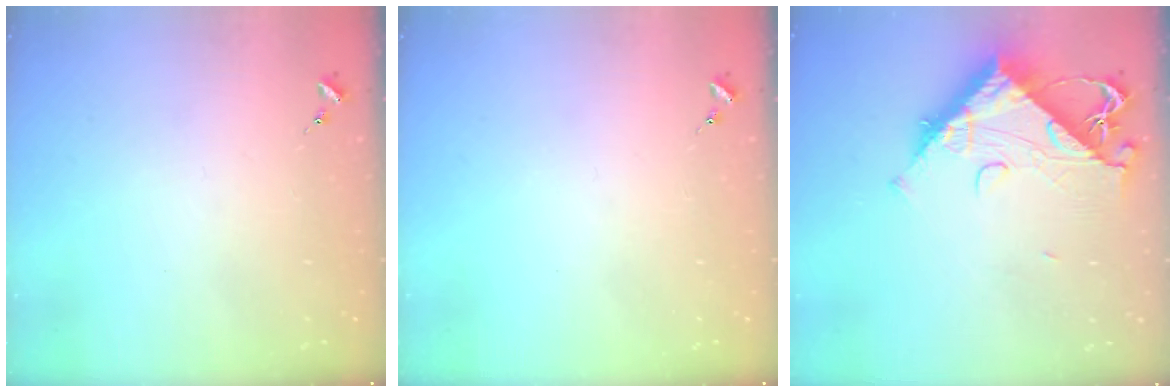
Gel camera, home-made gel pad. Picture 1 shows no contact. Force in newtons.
{"total": 0.0}
{"total": 11.9, "press": 11.8, "slide": 1.4}